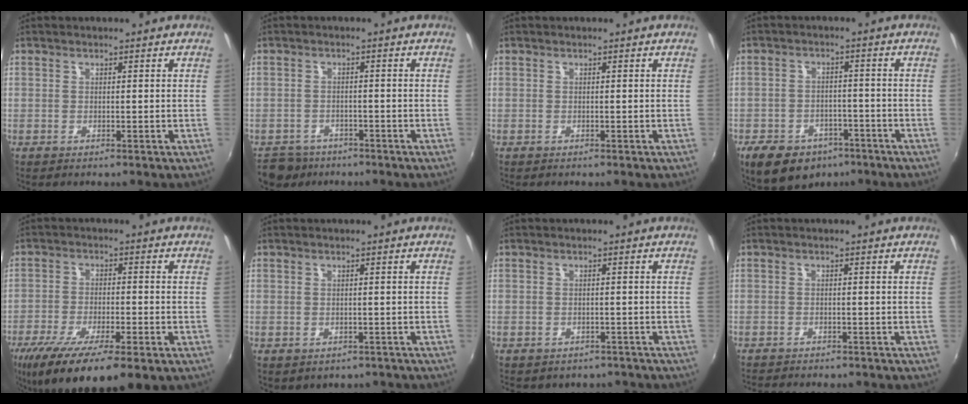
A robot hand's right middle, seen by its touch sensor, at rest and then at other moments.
{"total": 5.4, "force": [-4.4, 3.0, 0.9], "torque": [-0.035, -0.003, -0.073]}
{"total": 0.0}
{"total": 12.1, "force": [-7.8, 7.7, 5.1], "torque": [-0.127, 0.005, -0.108]}
{"total": 15.8, "force": [-10.0, 3.8, 11.6], "torque": [-0.226, -0.056, -0.167]}
{"total": 3.7, "force": [-2.7, 2.2, 1.4], "torque": [-0.029, -0.012, -0.025]}
{"total": 5.9, "force": [-4.9, 2.9, 1.6], "torque": [-0.033, -0.011, -0.052]}
{"total": 5.5, "force": [-5.1, 1.2, 1.8], "torque": [-0.047, -0.016, -0.074]}